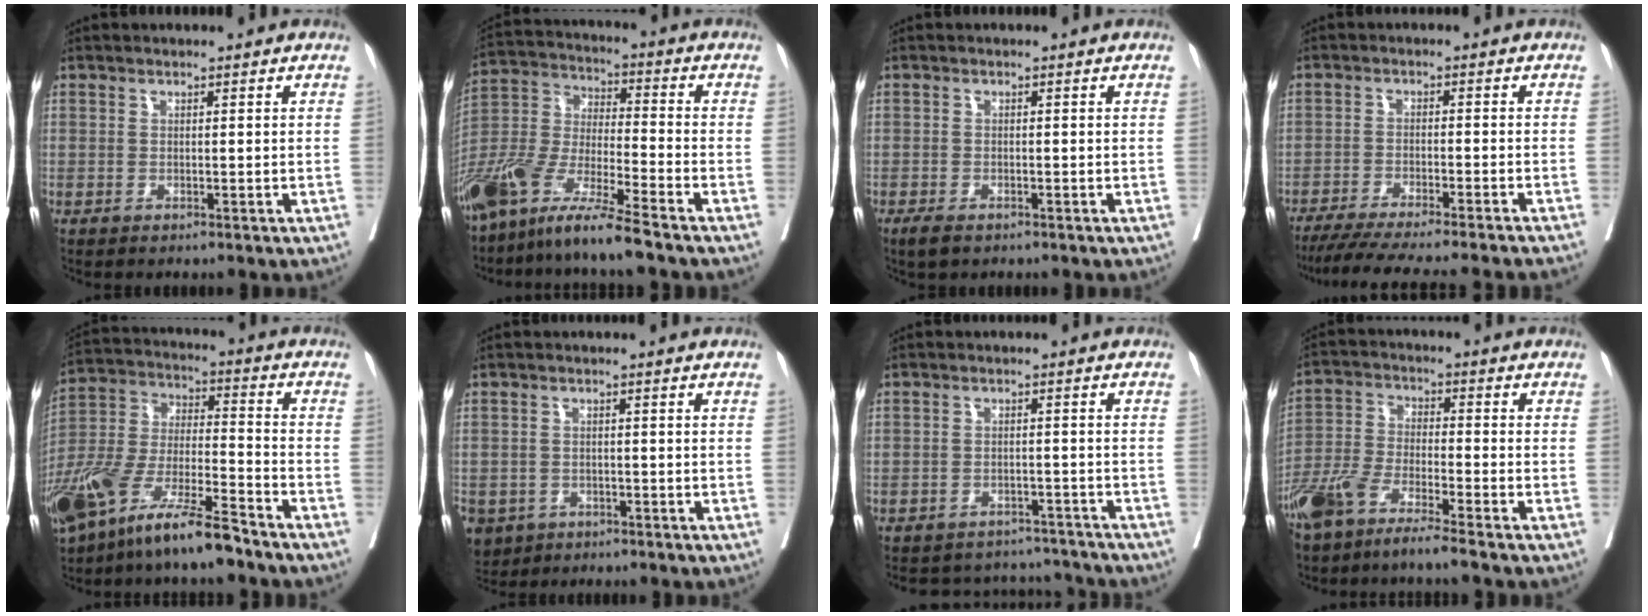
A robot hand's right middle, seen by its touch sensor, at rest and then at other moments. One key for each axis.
{"total": 13.9, "fx": -10.6, "fy": 0.3, "fz": 9.0, "tx": -0.194, "ty": -0.021, "tz": -0.204}
{"total": 2.0, "fx": -1.4, "fy": 0.9, "fz": 1.2, "tx": -0.026, "ty": -0.004, "tz": -0.018}
{"total": 16.1, "fx": -14.3, "fy": -0.8, "fz": 7.2, "tx": -0.107, "ty": -0.042, "tz": -0.207}
{"total": 17.3, "fx": -12.4, "fy": 3.3, "fz": 11.7, "tx": -0.257, "ty": -0.023, "tz": -0.235}
{"total": 7.0, "fx": -3.9, "fy": 5.4, "fz": 1.9, "tx": -0.049, "ty": -0.002, "tz": -0.058}
{"total": 8.1, "fx": -7.8, "fy": 2.1, "fz": -0.3, "tx": 0.011, "ty": 0.024, "tz": -0.094}
{"total": 7.6, "fx": -6.0, "fy": 0.3, "fz": 4.6, "tx": -0.101, "ty": -0.016, "tz": -0.125}